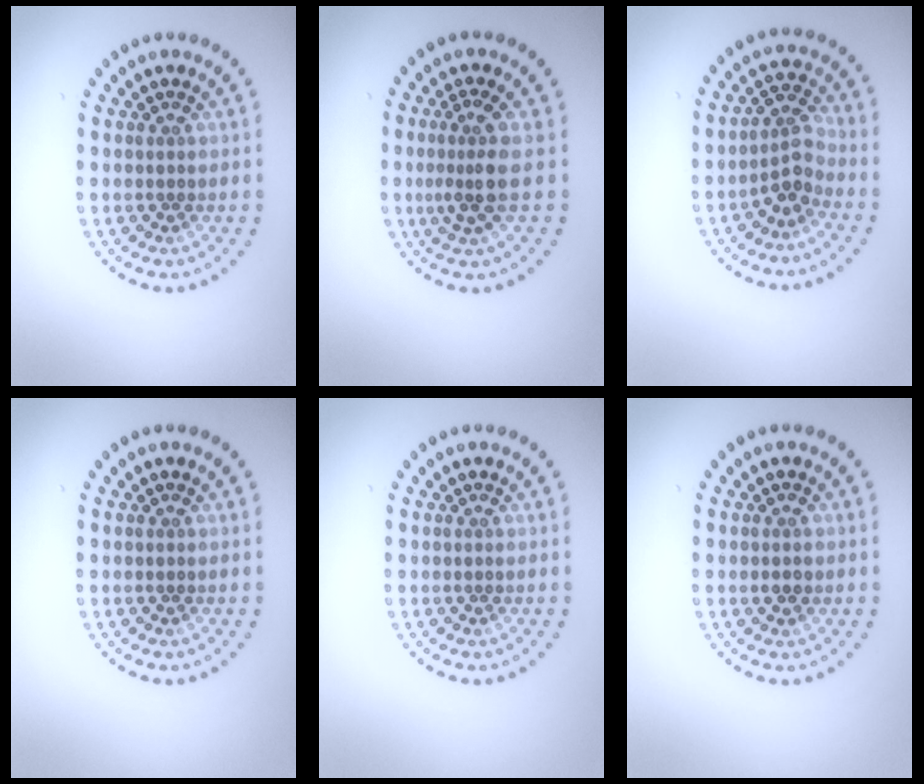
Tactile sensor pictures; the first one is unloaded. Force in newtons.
{"total": 2.8, "press": 2.1, "slide": 1.8}
{"total": 2.8, "press": 2.1, "slide": 1.8}
{"total": 0.0}
{"total": 0.0}
{"total": 1.4, "press": 1.4, "slide": 0.2}